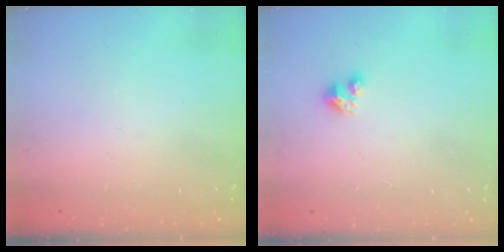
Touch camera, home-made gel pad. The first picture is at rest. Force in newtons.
{"total": 2.8, "press": 2.8, "slide": 0.3}